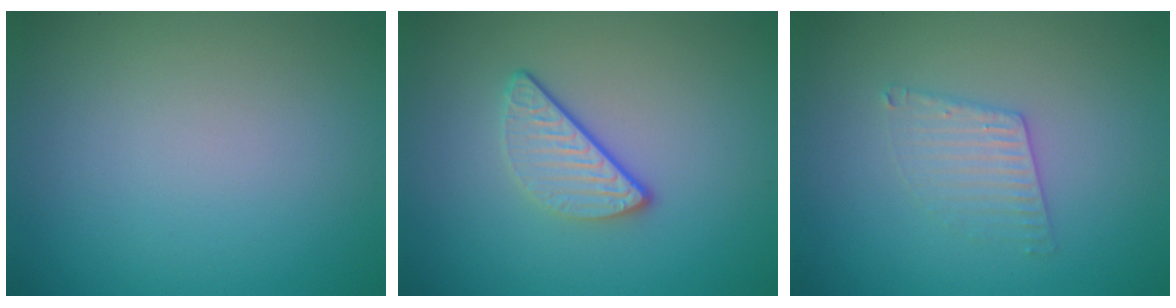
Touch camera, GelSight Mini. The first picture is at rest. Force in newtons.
{"total": 3.0, "press": 2.3, "slide": 1.9}
{"total": 2.1, "press": 2.1, "slide": 0.3}